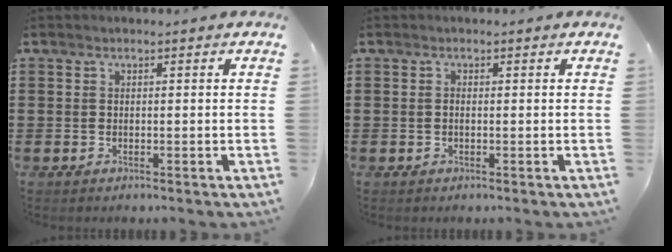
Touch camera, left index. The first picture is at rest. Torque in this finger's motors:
{"motor_torque": [-0.31, 0.69, 0.03, -0.01]}